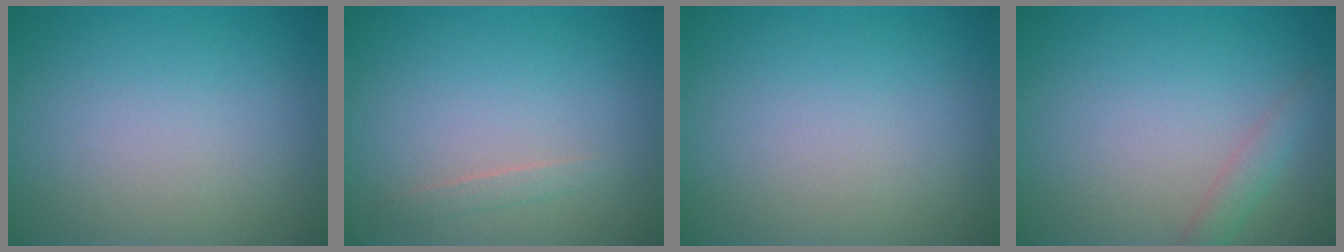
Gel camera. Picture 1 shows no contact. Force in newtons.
{"total": 0.8, "press": 0.8, "slide": 0.1}
{"total": 0.0}
{"total": 1.6, "press": 1.6, "slide": 0.0}